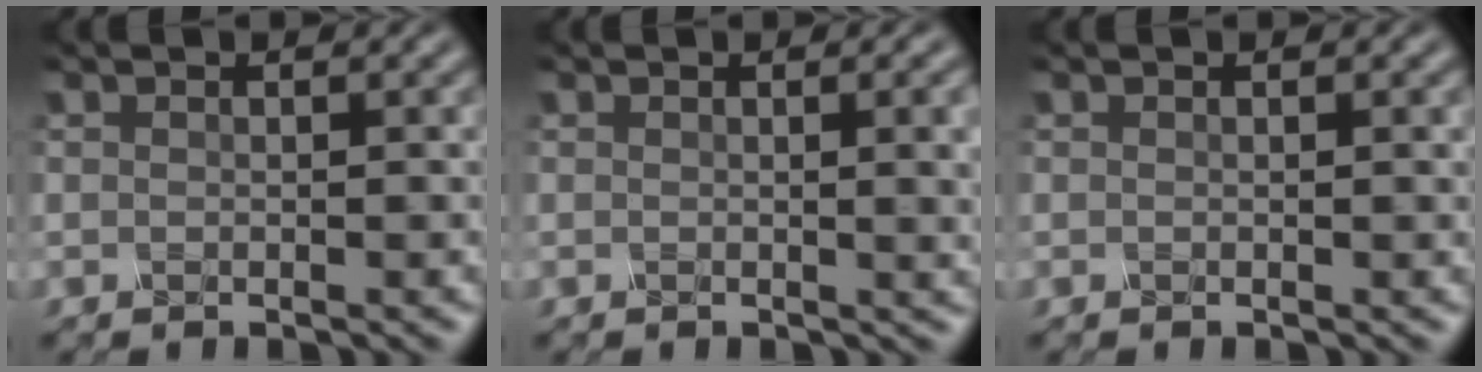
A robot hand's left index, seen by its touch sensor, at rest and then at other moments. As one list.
[{"total": 3.9, "force": [0.4, 1.4, 3.6], "torque": [-0.030, 0.005, 0.004]}, {"total": 0.8, "force": [0.1, 0.2, 0.8], "torque": [-0.006, 0.002, -0.001]}]